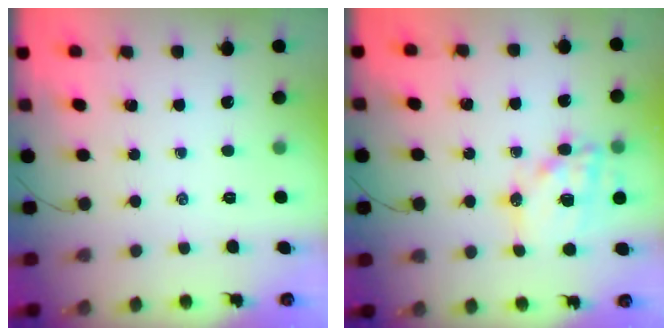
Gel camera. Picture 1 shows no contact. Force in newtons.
{"total": 15.9, "press": 15.5, "slide": 3.9}